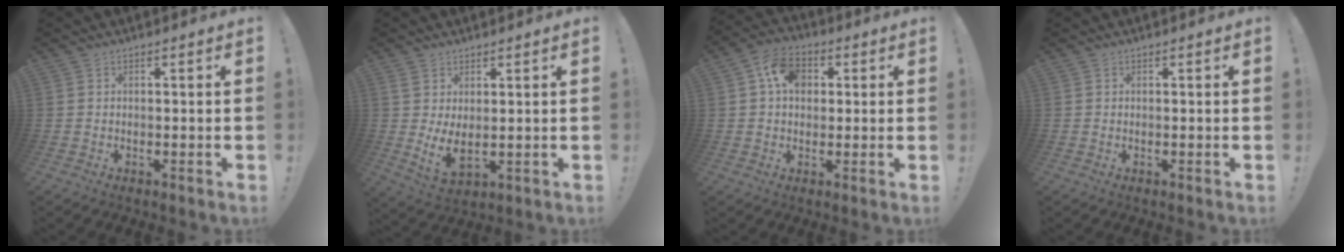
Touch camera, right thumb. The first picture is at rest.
{"total": 6.2, "force": [2.0, 2.8, 5.1], "torque": [-0.088, -0.030, 0.040]}
{"total": 9.6, "force": [2.9, 7.3, 5.5], "torque": [-0.088, 0.004, 0.054]}
{"total": 0.0}